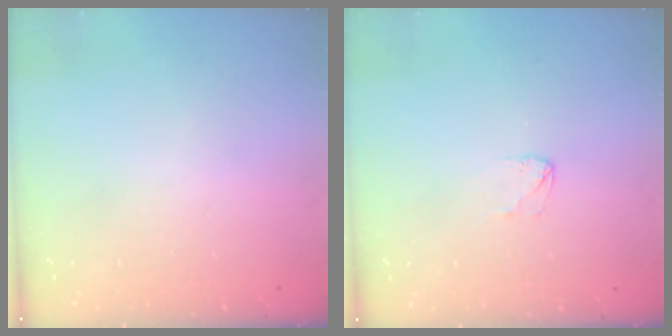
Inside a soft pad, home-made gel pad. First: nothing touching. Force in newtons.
{"total": 2.5, "press": 2.5, "slide": 0.1}